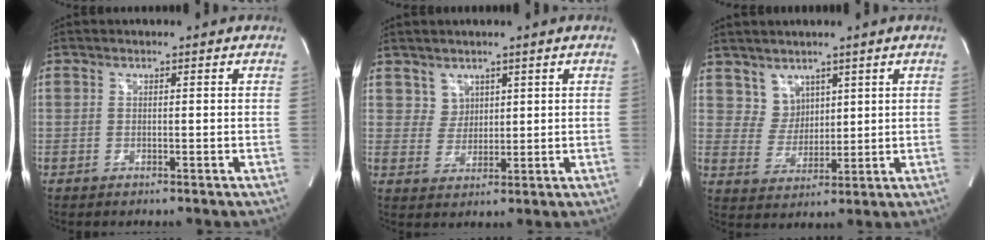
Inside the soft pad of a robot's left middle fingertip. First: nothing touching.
{"total": 2.8, "force": [1.7, 2.2, 0.0], "torque": [0.005, 0.001, 0.034]}
{"total": 4.3, "force": [2.9, 3.2, 0.0], "torque": [-0.001, 0.003, 0.065]}